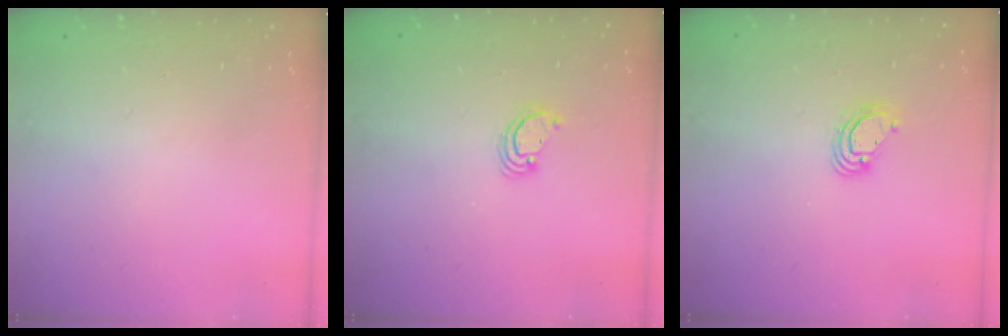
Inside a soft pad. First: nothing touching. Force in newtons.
{"total": 2.5, "press": 2.5, "slide": 0.2}
{"total": 5.2, "press": 5.2, "slide": 0.3}